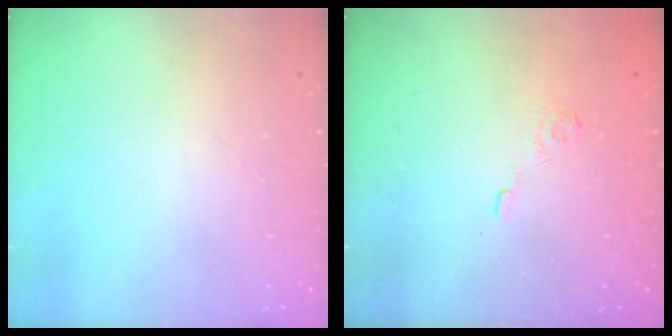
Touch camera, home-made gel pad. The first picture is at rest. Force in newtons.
{"total": 2.4, "press": 1.9, "slide": 1.4}